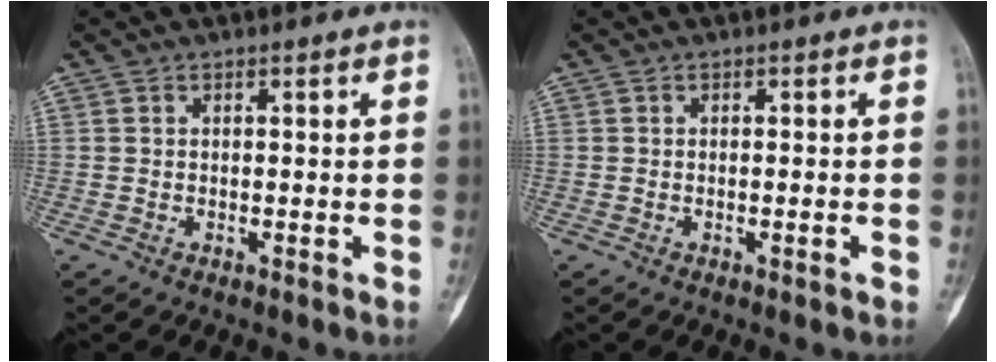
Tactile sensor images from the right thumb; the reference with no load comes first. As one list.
[{"total": 0.8, "force": [-0.4, 0.1, 0.7], "torque": [-0.010, 0.002, -0.002]}]